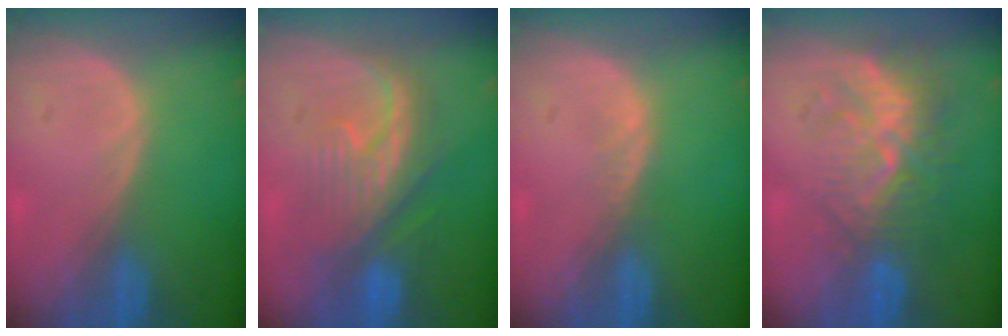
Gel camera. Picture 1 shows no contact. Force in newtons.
{"total": 8.0, "press": 7.9, "slide": 1.2}
{"total": 0.8, "press": 0.7, "slide": 0.2}
{"total": 9.6, "press": 8.6, "slide": 4.4}